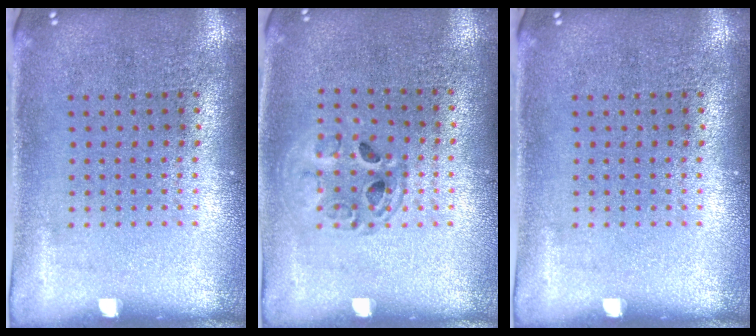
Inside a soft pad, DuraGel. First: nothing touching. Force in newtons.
{"total": 1.3, "press": 1.3, "slide": 0.4}
{"total": 0.0}